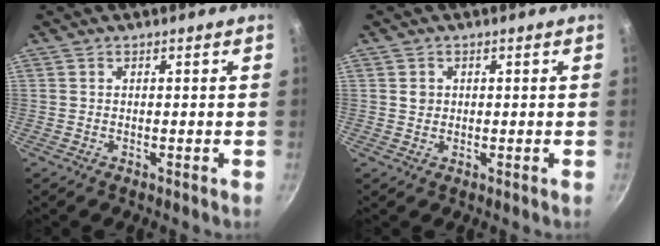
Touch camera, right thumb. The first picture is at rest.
{"total": 1.6, "force": [0.3, 1.5, 0.6], "torque": [-0.002, 0.004, 0.005]}